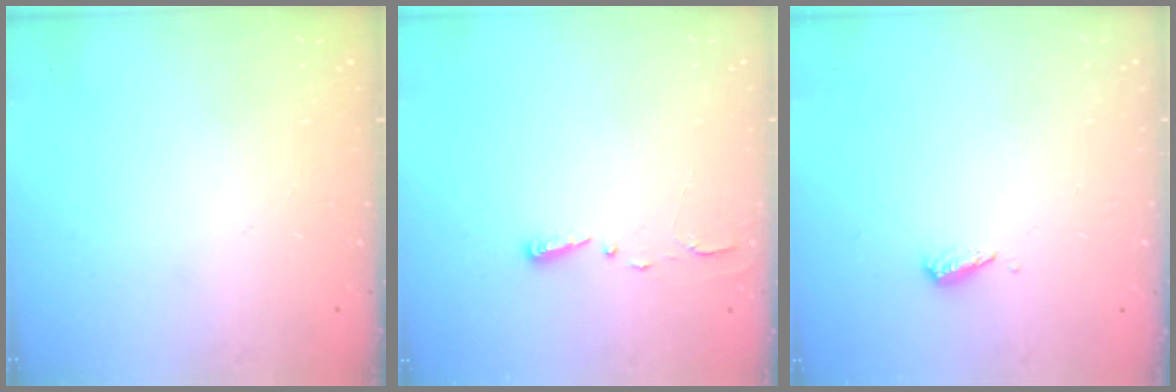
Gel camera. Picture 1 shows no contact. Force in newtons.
{"total": 2.7, "press": 2.7, "slide": 0.4}
{"total": 3.0, "press": 3.0, "slide": 0.2}